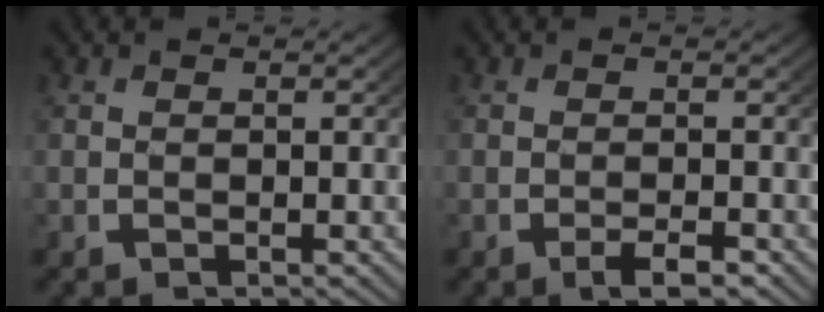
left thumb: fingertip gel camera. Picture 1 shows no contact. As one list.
[{"total": 2.2, "force": [-1.4, 0.6, 1.6], "torque": [-0.021, 0.003, -0.026]}]